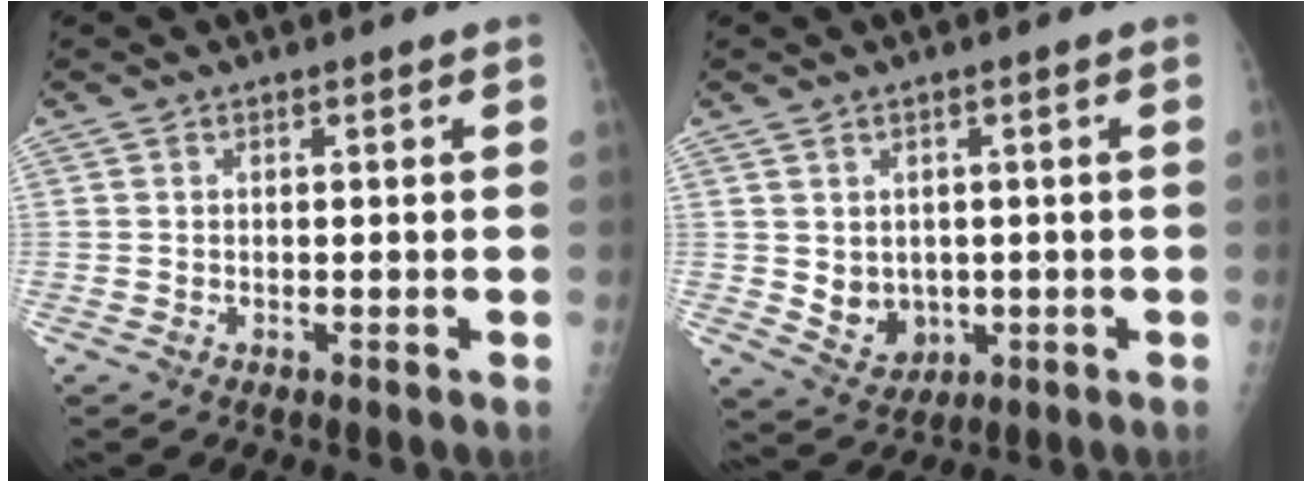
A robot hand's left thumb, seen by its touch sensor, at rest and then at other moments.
{"total": 5.6, "force": [0.0, 4.8, 3.0], "torque": [-0.026, -0.008, 0.019]}